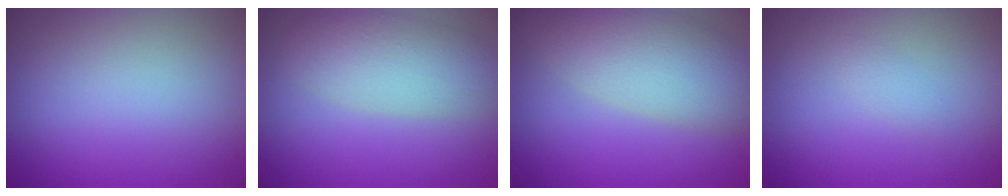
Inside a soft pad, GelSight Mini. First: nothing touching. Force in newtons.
{"total": 4.6, "press": 4.6, "slide": 0.3}
{"total": 6.2, "press": 6.2, "slide": 0.3}
{"total": 0.7, "press": 0.7, "slide": 0.0}